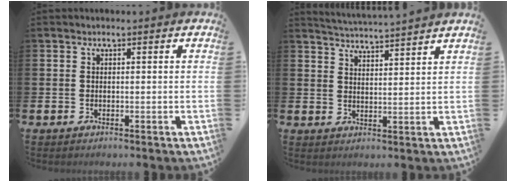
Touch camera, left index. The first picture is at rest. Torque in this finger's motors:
{"motor_torque": [0.87, -1.27, 0.23, 0.02]}